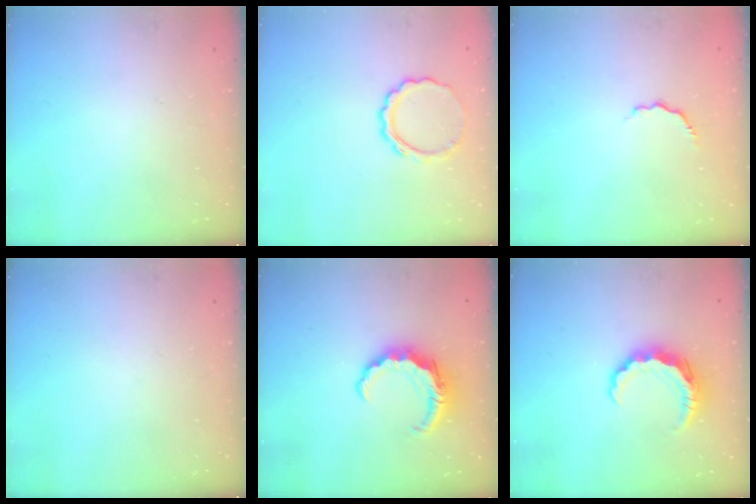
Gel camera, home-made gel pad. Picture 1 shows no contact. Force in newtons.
{"total": 7.6, "press": 7.6, "slide": 0.7}
{"total": 3.6, "press": 3.5, "slide": 0.7}
{"total": 0.0}
{"total": 8.0, "press": 7.9, "slide": 0.7}
{"total": 8.8, "press": 8.7, "slide": 1.4}